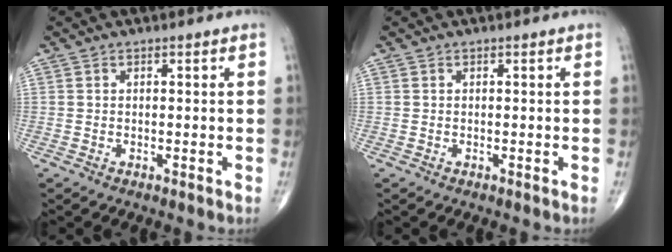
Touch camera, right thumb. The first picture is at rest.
{"total": 0.0}